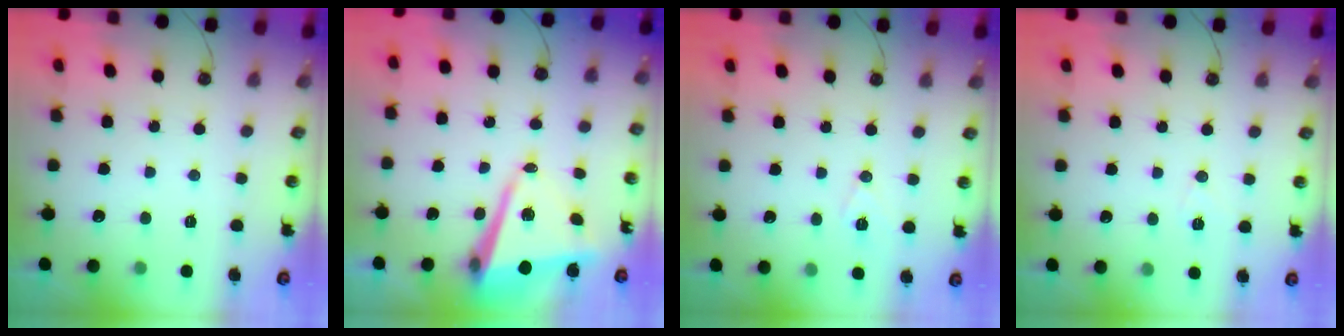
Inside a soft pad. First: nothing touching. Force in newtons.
{"total": 9.8, "press": 9.6, "slide": 1.6}
{"total": 7.0, "press": 6.0, "slide": 3.7}
{"total": 5.3, "press": 3.8, "slide": 3.7}